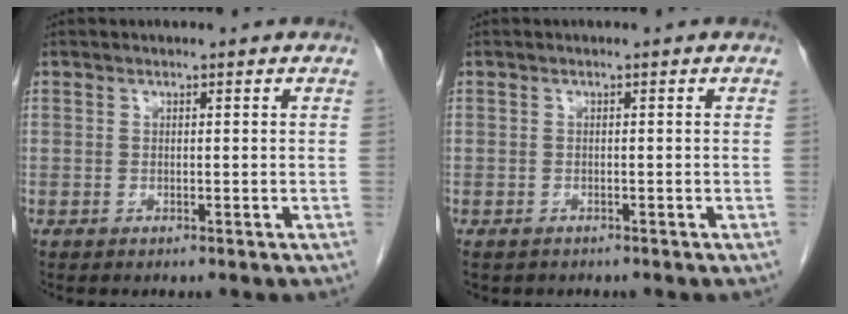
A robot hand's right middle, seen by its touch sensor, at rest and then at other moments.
{"total": 1.7, "force": [-1.3, 1.0, 0.4], "torque": [-0.012, -0.001, -0.017]}